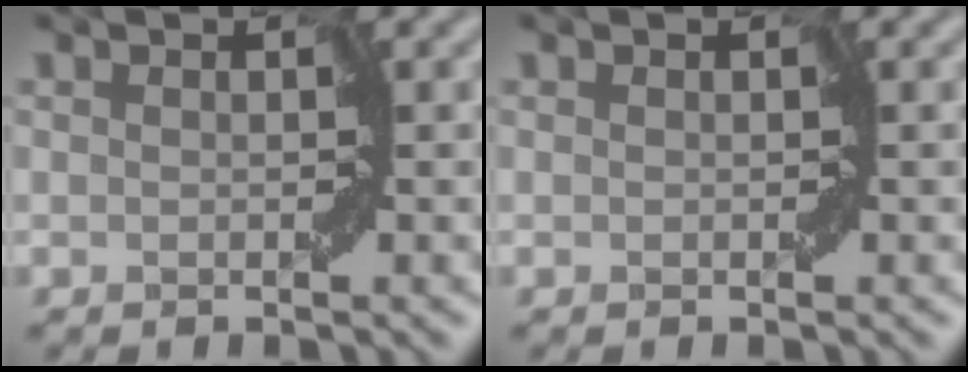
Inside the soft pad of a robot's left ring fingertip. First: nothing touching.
{"total": 0.0}